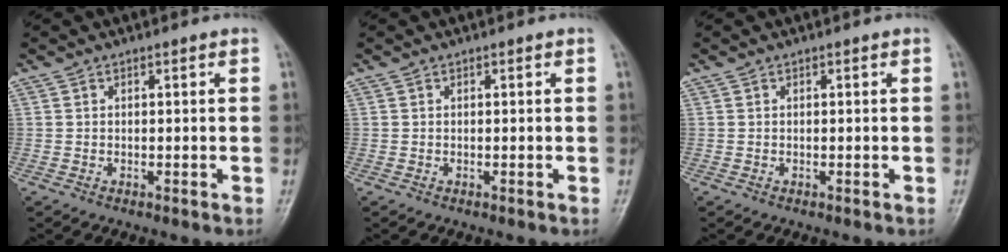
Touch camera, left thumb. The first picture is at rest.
{"total": 0.0}
{"total": 0.0}